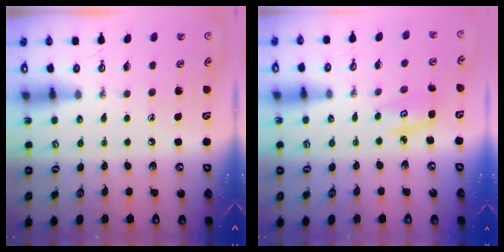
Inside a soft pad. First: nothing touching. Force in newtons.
{"total": 3.4, "press": 3.4, "slide": 0.3}